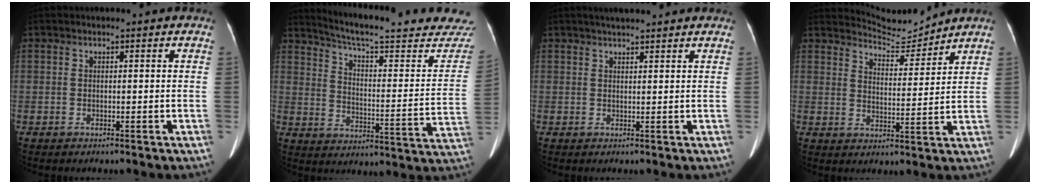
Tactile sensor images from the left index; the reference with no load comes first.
{"total": 27.1, "force": [25.0, 2.8, 10.0], "torque": [-0.144, -0.087, 0.314]}
{"total": 5.4, "force": [4.7, 0.5, 2.6], "torque": [-0.036, 0.025, 0.064]}
{"total": 6.1, "force": [6.0, -0.2, -0.8], "torque": [0.000, -0.010, 0.099]}